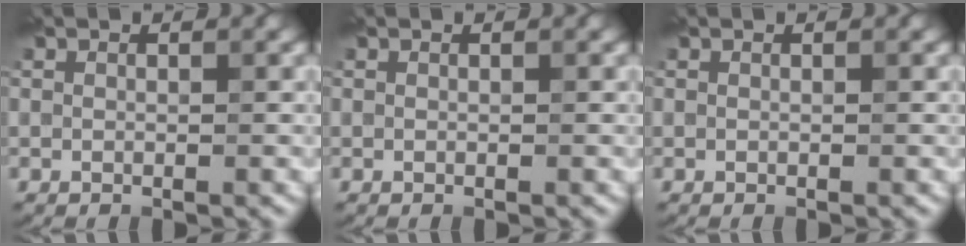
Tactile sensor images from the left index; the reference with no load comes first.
{"total": 0.0}
{"total": 0.0}